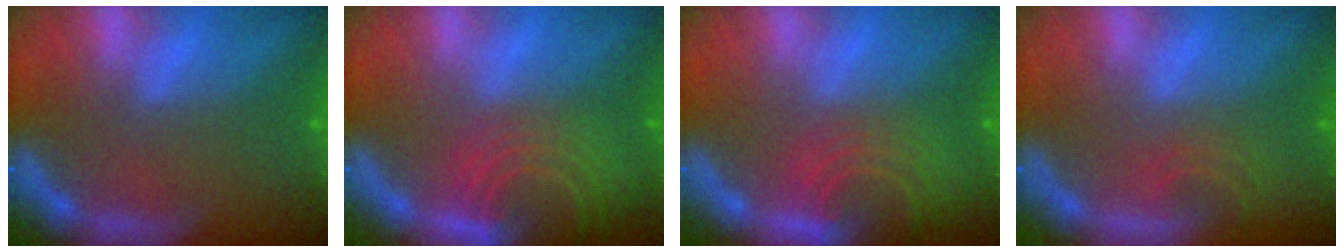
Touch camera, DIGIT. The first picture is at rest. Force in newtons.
{"total": 8.5}
{"total": 7.0}
{"total": 1.9}